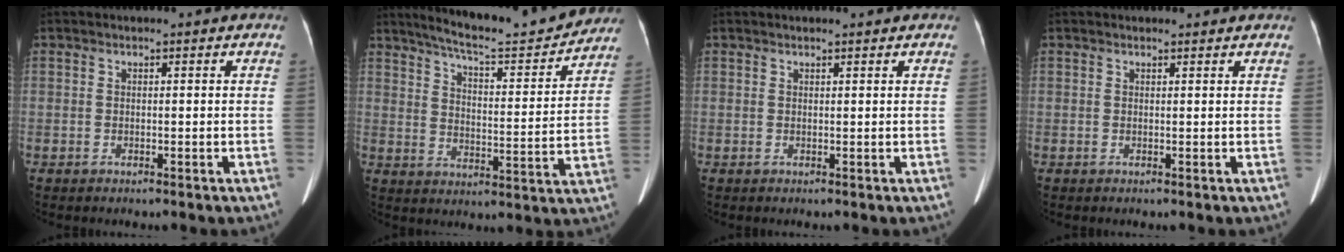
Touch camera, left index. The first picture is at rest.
{"total": 17.9, "force": [16.4, 1.3, 7.0], "torque": [-0.107, -0.025, 0.224]}
{"total": 2.1, "force": [1.8, 0.3, 1.0], "torque": [-0.011, 0.017, 0.024]}
{"total": 2.4, "force": [2.3, 0.6, 0.5], "torque": [-0.010, 0.015, 0.026]}